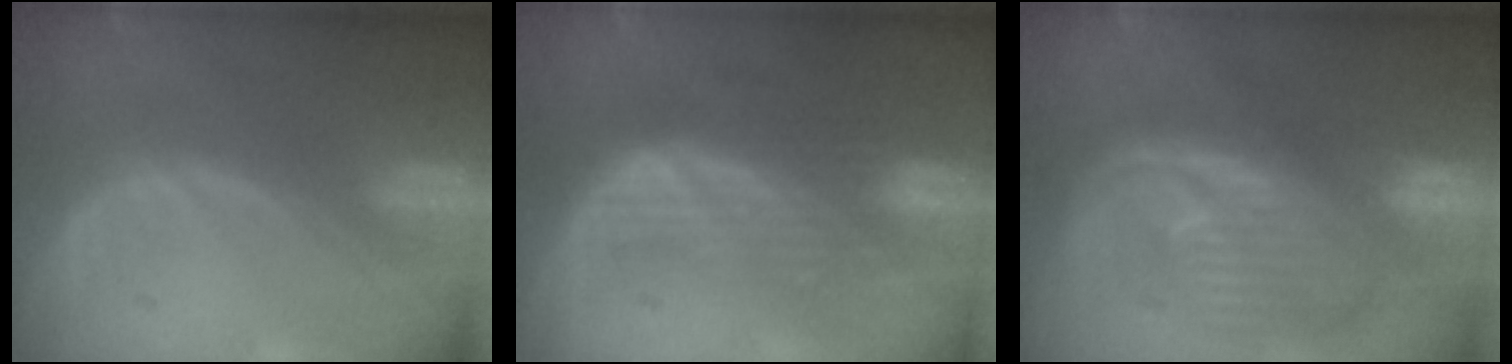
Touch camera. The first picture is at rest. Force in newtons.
{"total": 7.3, "press": 7.3, "slide": 0.6}
{"total": 12.5, "press": 10.7, "slide": 6.4}